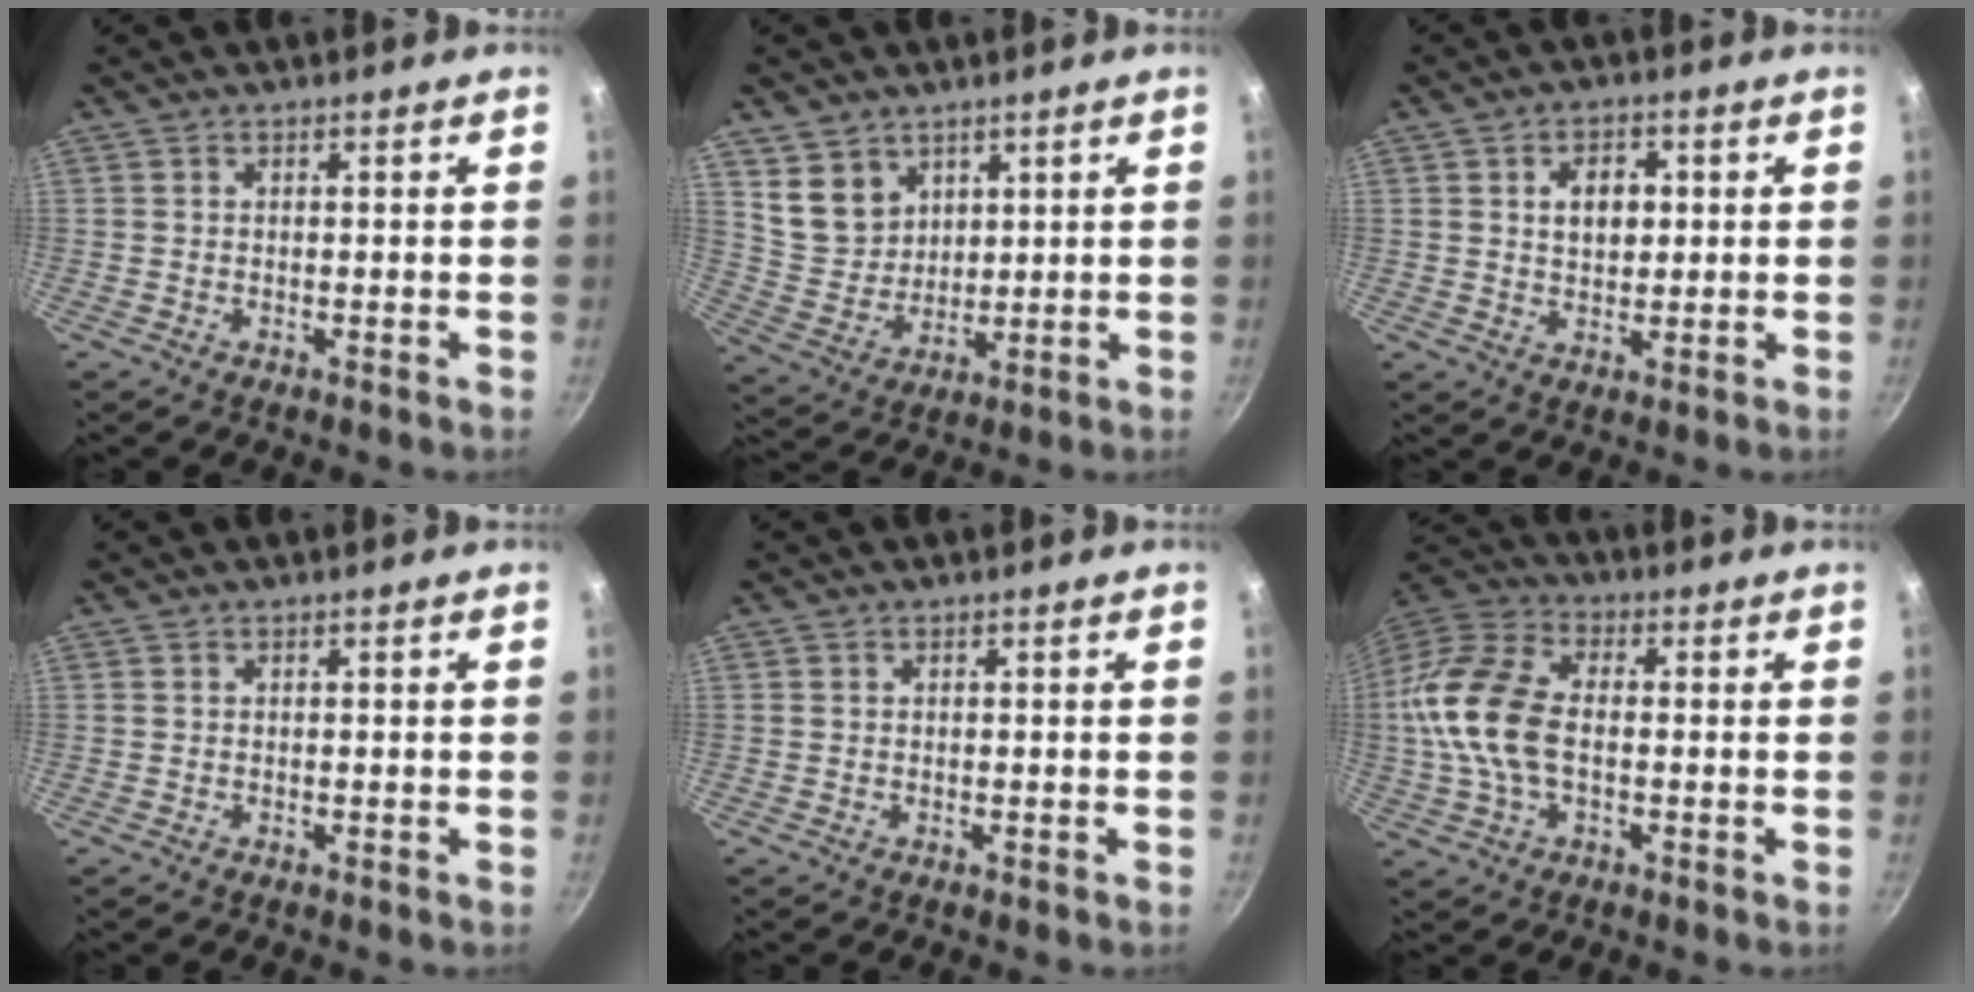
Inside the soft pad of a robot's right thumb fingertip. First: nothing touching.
{"total": 8.6, "force": [4.6, 6.6, 2.9], "torque": [-0.025, -0.019, 0.105]}
{"total": 6.0, "force": [1.3, 4.2, 4.1], "torque": [-0.044, 0.002, 0.021]}
{"total": 0.0}
{"total": 0.0}
{"total": 15.5, "force": [-0.7, 9.4, 12.4], "torque": [-0.240, 0.031, -0.029]}